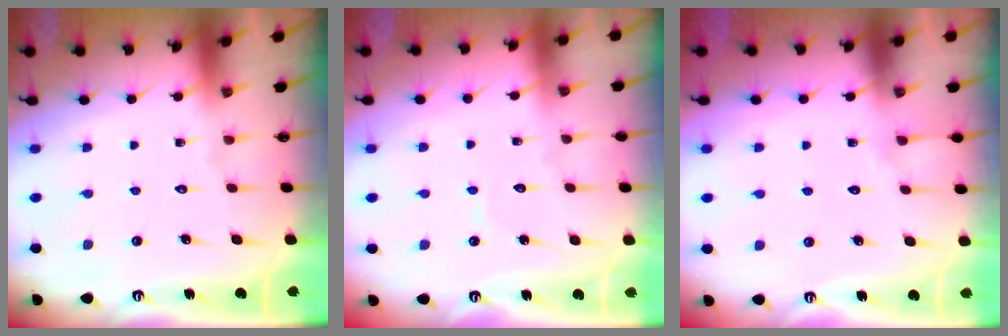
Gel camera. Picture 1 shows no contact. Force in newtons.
{"total": 3.0, "press": 3.0, "slide": 0.4}
{"total": 2.9, "press": 2.9, "slide": 0.3}